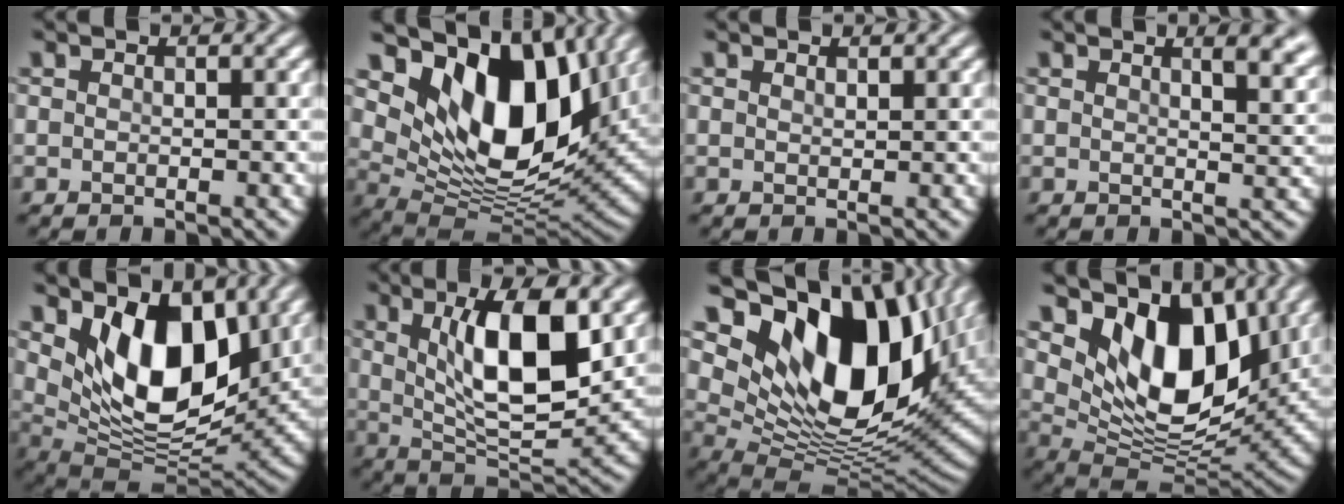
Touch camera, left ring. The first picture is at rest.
{"total": 14.4, "force": [6.7, 7.7, 10.1], "torque": [-0.167, -0.002, 0.118]}
{"total": 0.5, "force": [0.5, 0.1, 0.2], "torque": [-0.003, -0.003, 0.011]}
{"total": 5.5, "force": [3.1, 2.3, 3.8], "torque": [-0.015, 0.025, 0.023]}
{"total": 10.6, "force": [3.8, 5.7, 8.1], "torque": [-0.130, -0.022, 0.065]}
{"total": 9.7, "force": [2.6, 3.3, 8.8], "torque": [-0.145, -0.009, 0.048]}
{"total": 17.0, "force": [7.5, 9.3, 12.1], "torque": [-0.209, 0.007, 0.134]}
{"total": 11.3, "force": [5.0, 6.2, 8.0], "torque": [-0.132, -0.013, 0.088]}